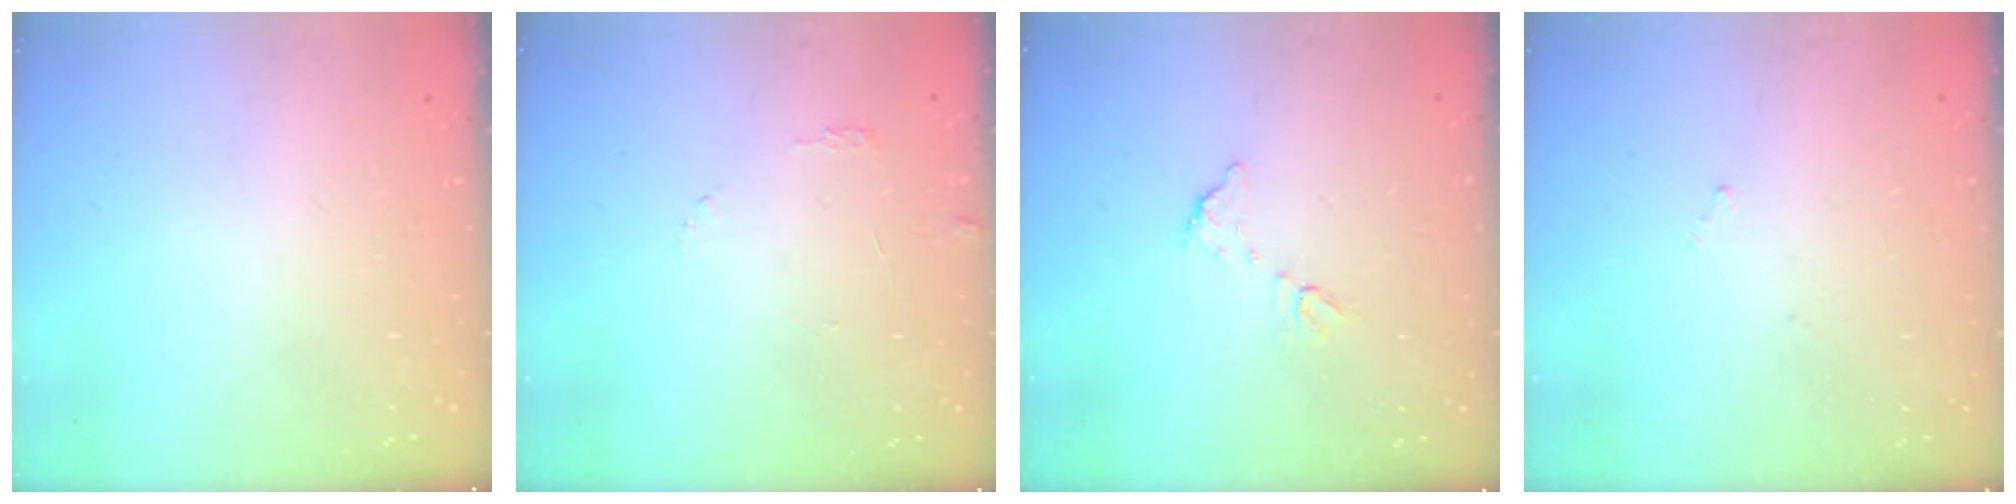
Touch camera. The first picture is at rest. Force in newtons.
{"total": 6.6, "press": 6.6, "slide": 0.5}
{"total": 6.5, "press": 6.5, "slide": 0.2}
{"total": 6.6, "press": 6.6, "slide": 0.3}